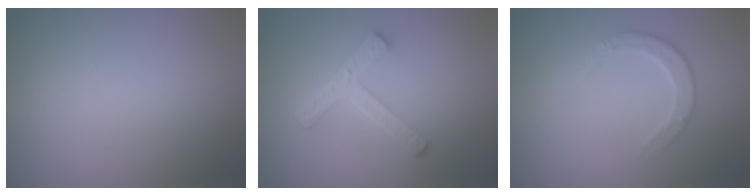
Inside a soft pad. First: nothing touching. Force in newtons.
{"total": 4.5, "press": 3.3, "slide": 3.1}
{"total": 2.7, "press": 2.6, "slide": 0.5}